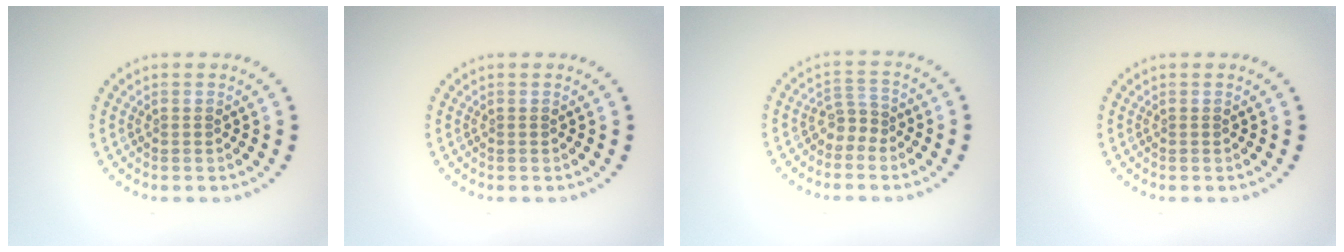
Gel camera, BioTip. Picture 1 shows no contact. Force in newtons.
{"total": 0.0}
{"total": 1.9, "press": 1.2, "slide": 1.4}
{"total": 0.0}